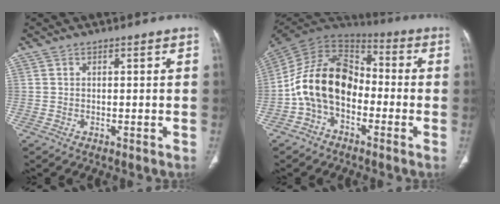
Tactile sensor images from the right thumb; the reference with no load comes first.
{"total": 16.1, "force": [-3.6, 11.0, 11.2], "torque": [-0.193, 0.062, -0.078]}